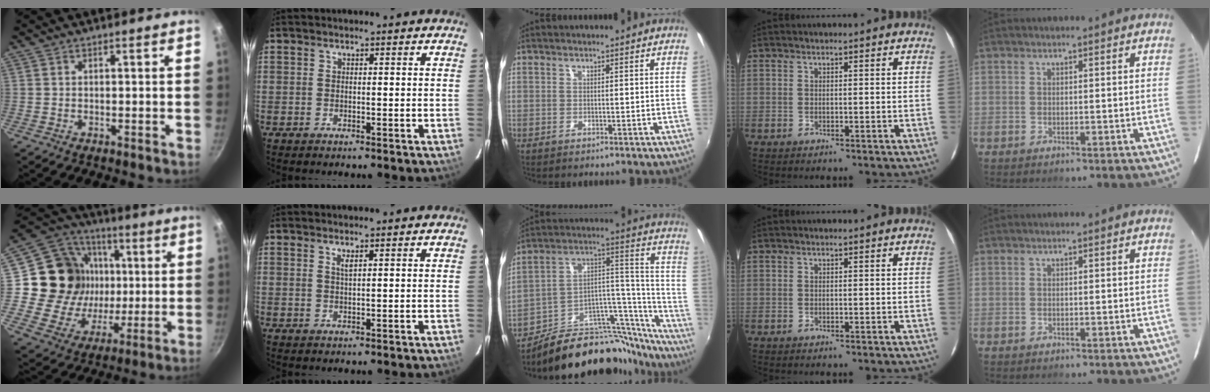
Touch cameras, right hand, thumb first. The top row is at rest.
{"thumb": {"total": 21.6, "force": [2.3, 18.8, 10.4], "torque": [-0.167, 0.014, 0.045]}, "index": {"total": 1.1, "force": [0.6, 0.1, 0.9], "torque": [-0.018, 0.000, 0.011]}, "middle": {"total": 23.9, "force": [-20.0, 8.7, 9.7], "torque": [-0.101, 0.073, -0.294]}}